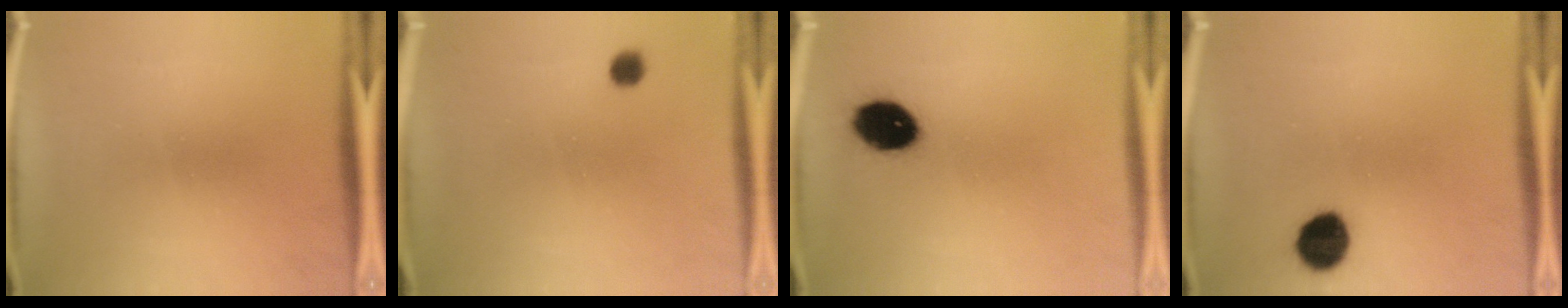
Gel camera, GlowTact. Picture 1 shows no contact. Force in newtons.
{"total": 2.6}
{"total": 10.8}
{"total": 8.4}